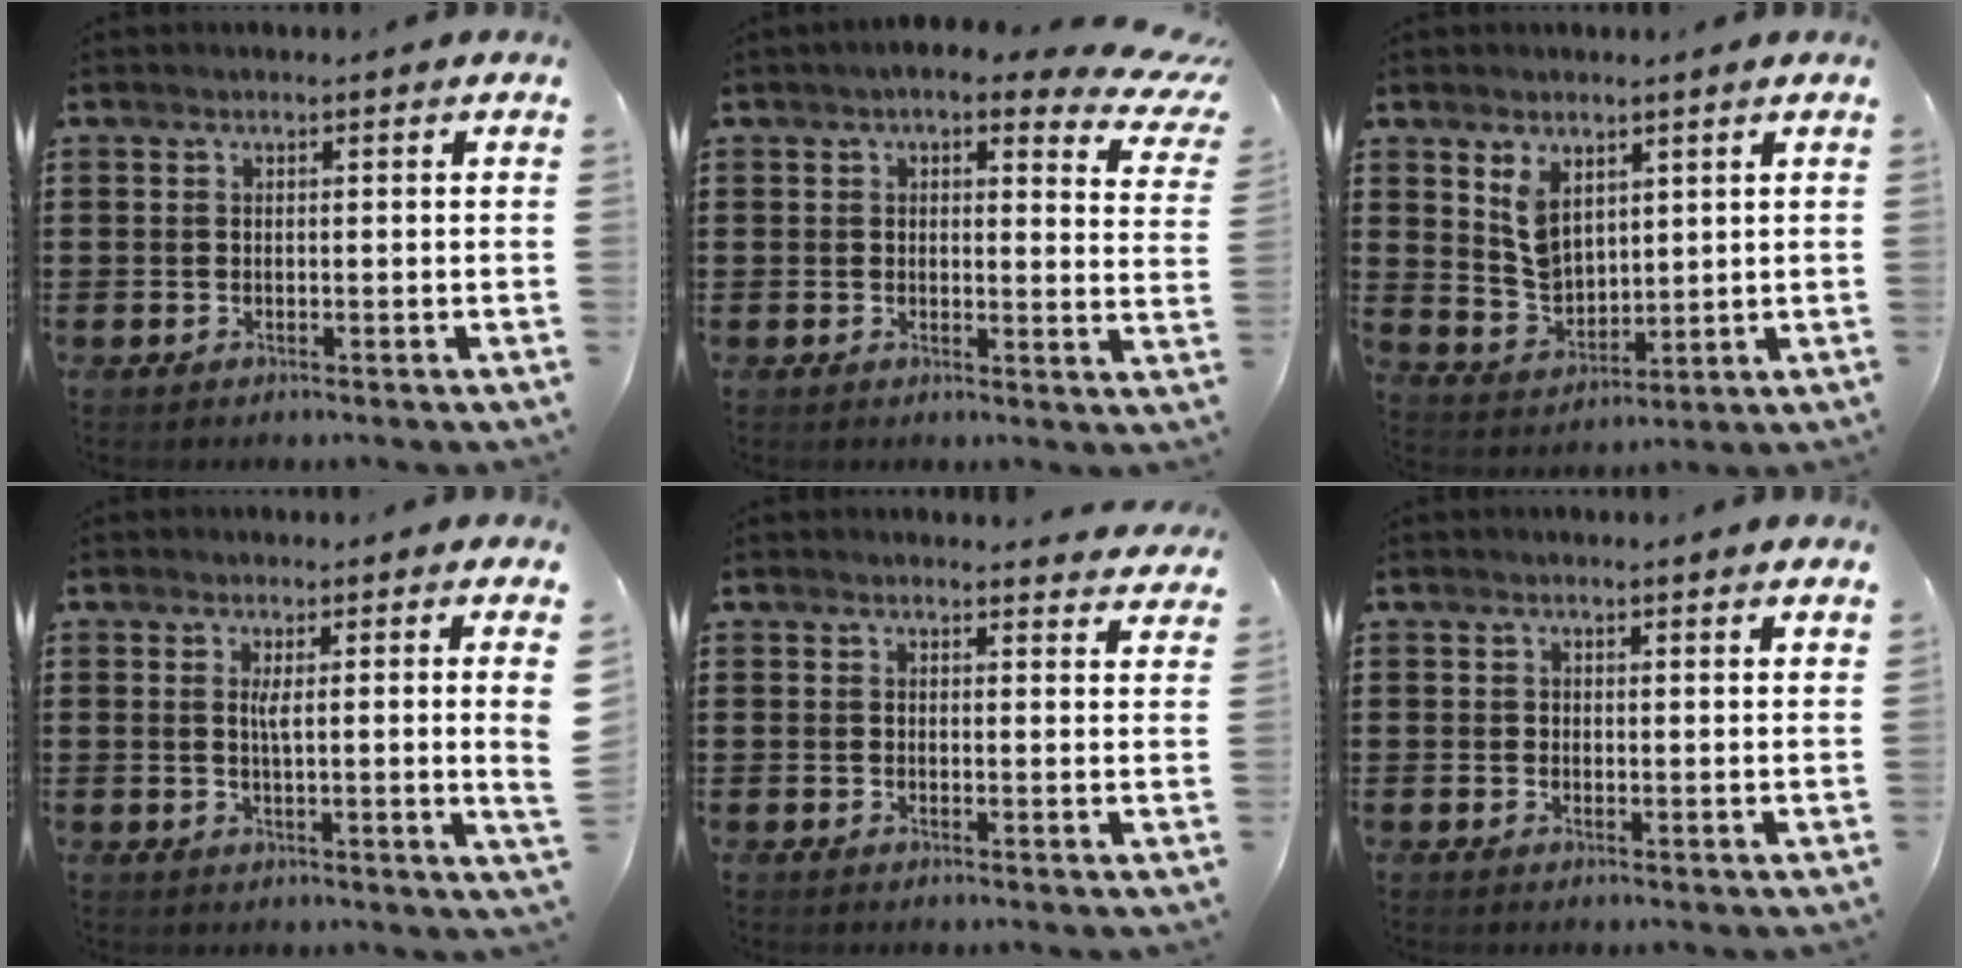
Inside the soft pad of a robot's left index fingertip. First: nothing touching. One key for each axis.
{"total": 4.4, "fx": 3.3, "fy": 1.6, "fz": 2.5, "tx": -0.047, "ty": -0.009, "tz": 0.053}
{"total": 5.7, "fx": 3.3, "fy": 3.8, "fz": 2.7, "tx": -0.068, "ty": 0.003, "tz": 0.064}
{"total": 3.3, "fx": 1.2, "fy": -0.5, "fz": 3.0, "tx": -0.065, "ty": -0.007, "tz": 0.017}
{"total": 2.2, "fx": 2.2, "fy": 0.1, "fz": 0.0, "tx": 0.001, "ty": -0.010, "tz": 0.040}
{"total": 1.3, "fx": 1.3, "fy": 0.3, "fz": 0.2, "tx": -0.006, "ty": 0.001, "tz": 0.025}